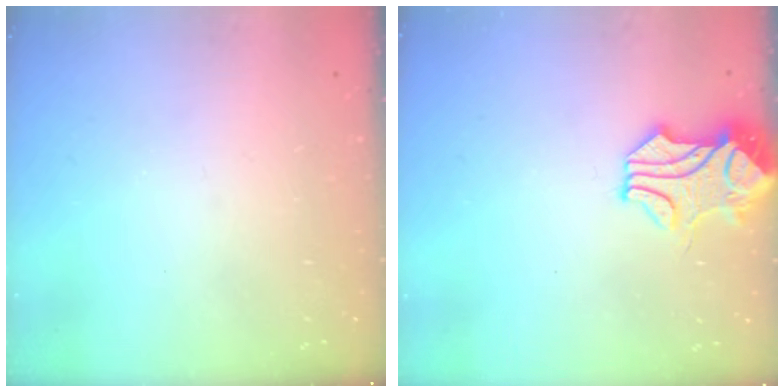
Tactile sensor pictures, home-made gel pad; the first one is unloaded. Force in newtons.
{"total": 1.5, "press": 1.5, "slide": 0.2}